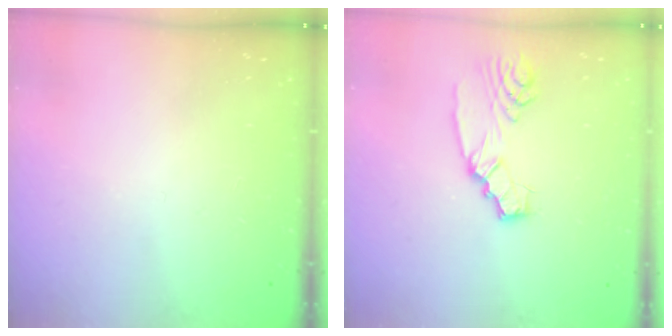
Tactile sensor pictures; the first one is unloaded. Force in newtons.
{"total": 5.9, "press": 5.9, "slide": 0.2}